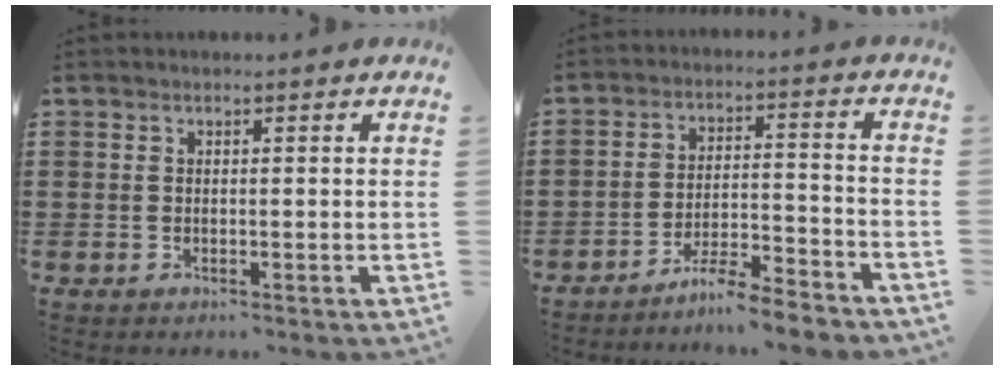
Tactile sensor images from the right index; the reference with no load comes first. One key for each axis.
{"total": 6.0, "fx": -5.7, "fy": -0.3, "fz": 1.8, "tx": -0.037, "ty": -0.003, "tz": -0.112}